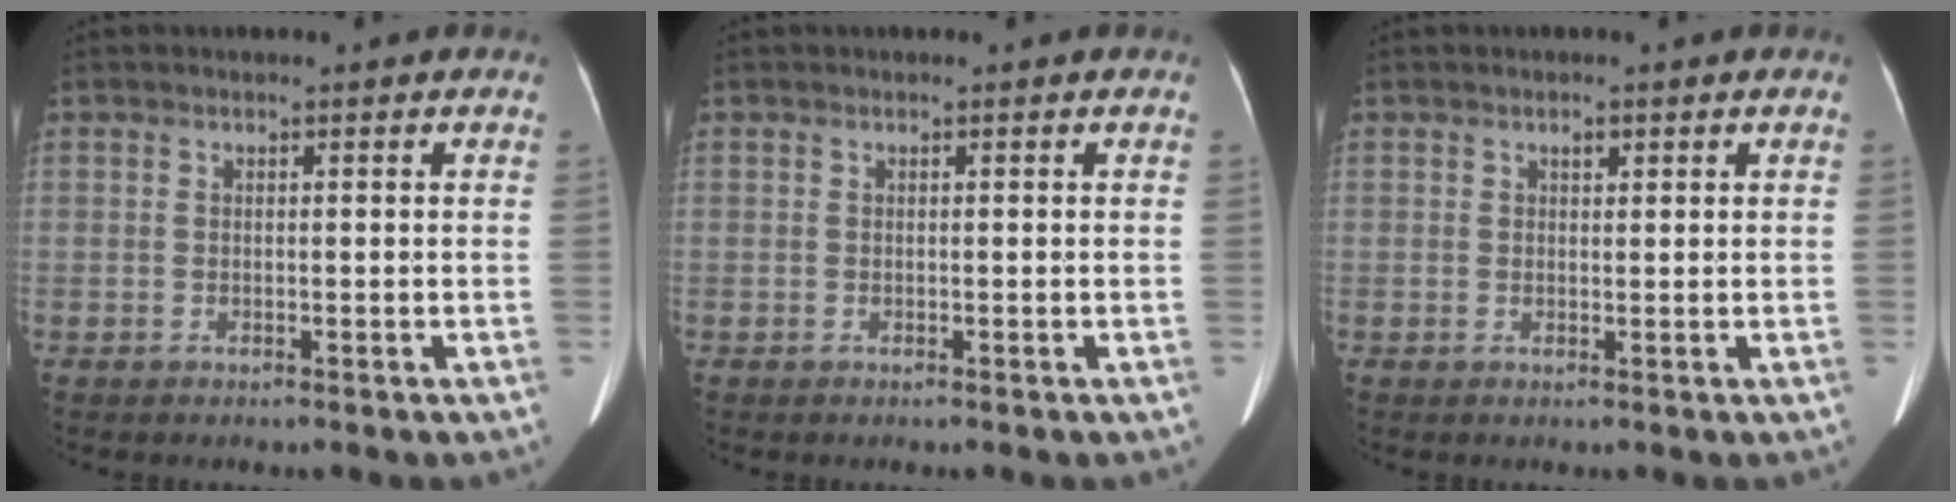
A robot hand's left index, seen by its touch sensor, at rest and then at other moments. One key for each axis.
{"total": 0.0}
{"total": 1.1, "fx": 0.6, "fy": 0.5, "fz": 0.7, "tx": -0.013, "ty": 0.001, "tz": 0.009}